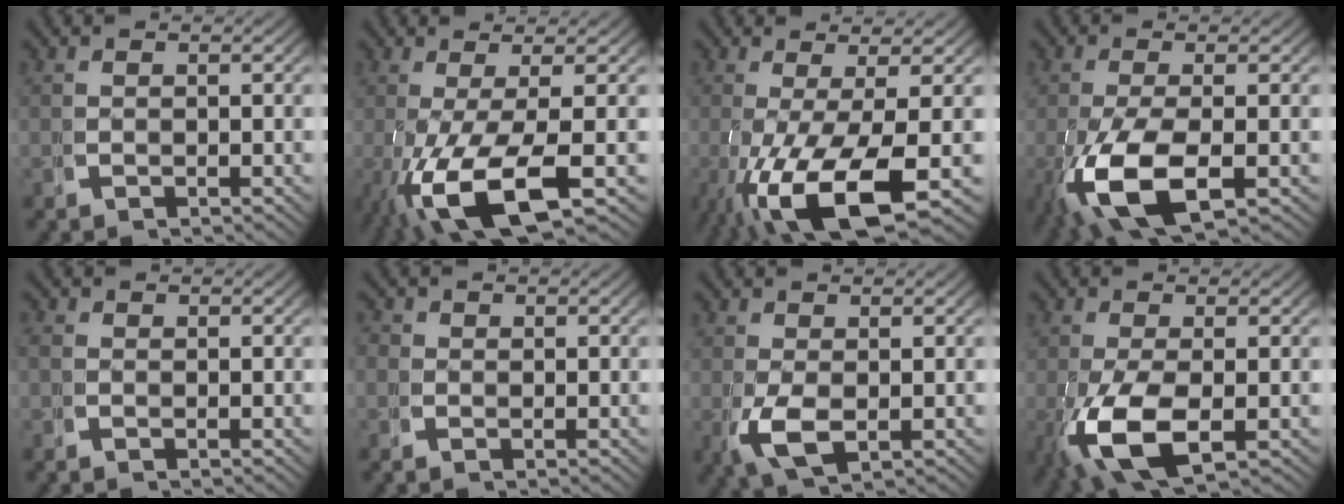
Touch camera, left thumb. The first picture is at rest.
{"total": 9.3, "force": [-2.2, 3.4, 8.3], "torque": [-0.188, -0.034, -0.005]}
{"total": 10.3, "force": [-2.6, 4.1, 9.0], "torque": [-0.199, -0.045, -0.007]}
{"total": 9.4, "force": [-2.3, 4.8, 7.7], "torque": [-0.188, -0.037, -0.011]}
{"total": 0.5, "force": [-0.2, 0.5, 0.1], "torque": [-0.003, -0.005, -0.005]}
{"total": 1.1, "force": [-0.1, 1.1, 0.0], "torque": [0.003, -0.003, -0.008]}
{"total": 3.9, "force": [-0.1, 2.3, 3.2], "torque": [-0.089, -0.020, 0.014]}
{"total": 8.6, "force": [-2.0, 4.8, 6.8], "torque": [-0.175, -0.039, -0.007]}